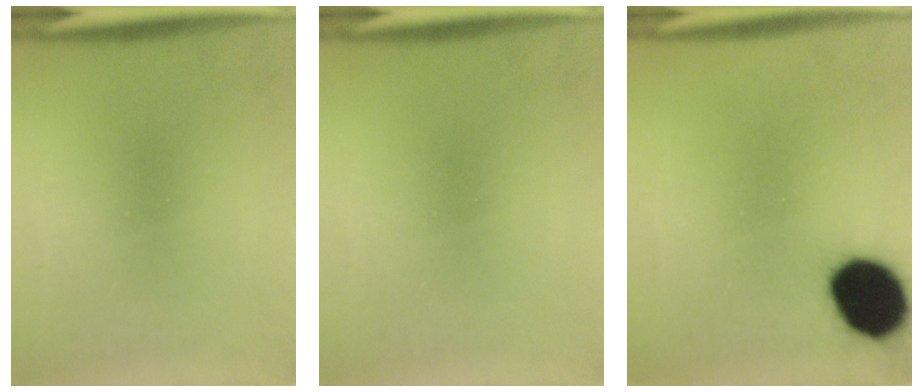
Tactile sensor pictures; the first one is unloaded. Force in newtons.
{"total": 0.0}
{"total": 15.5}